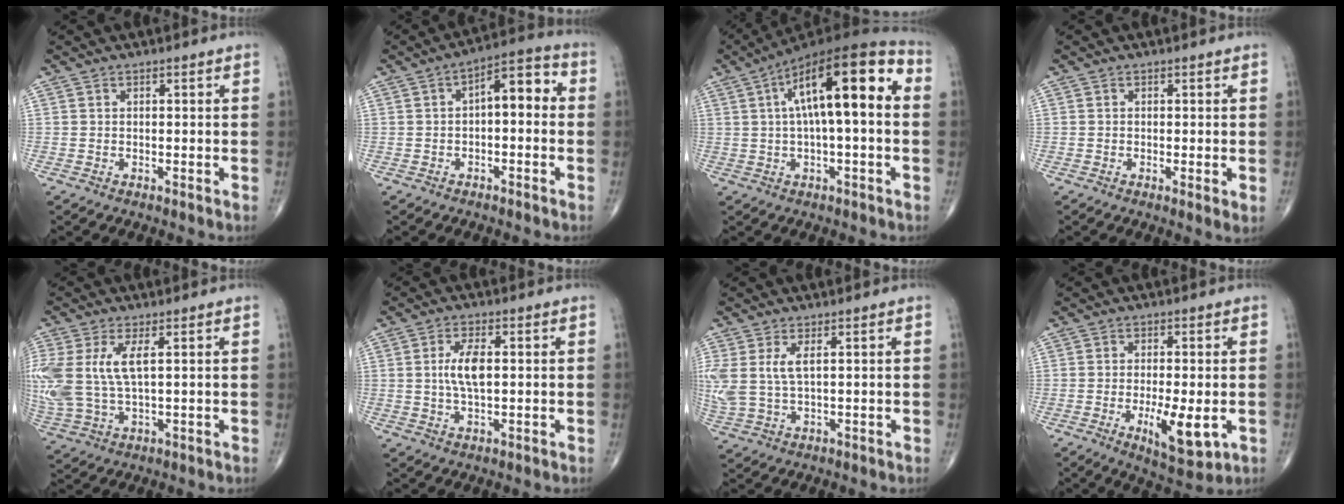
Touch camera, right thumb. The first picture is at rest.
{"total": 8.0, "force": [0.2, 3.9, 7.0], "torque": [-0.077, 0.035, -0.007]}
{"total": 19.0, "force": [2.9, 6.0, 17.8], "torque": [-0.276, 0.049, 0.037]}
{"total": 1.8, "force": [-0.2, 0.3, 1.8], "torque": [-0.034, -0.008, -0.006]}
{"total": 12.7, "force": [2.5, 5.7, 11.0], "torque": [-0.281, 0.002, 0.061]}
{"total": 5.8, "force": [0.6, 2.3, 5.2], "torque": [-0.106, -0.001, 0.008]}
{"total": 7.0, "force": [1.8, 3.2, 6.0], "torque": [-0.155, 0.002, 0.046]}
{"total": 9.1, "force": [-2.4, 3.1, 8.2], "torque": [-0.124, -0.019, -0.031]}